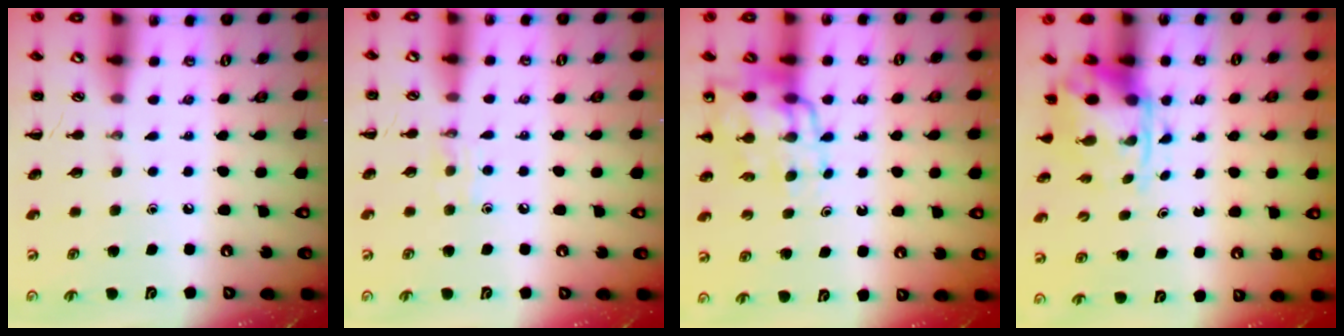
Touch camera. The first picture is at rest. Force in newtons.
{"total": 4.8, "press": 4.6, "slide": 1.3}
{"total": 14.7, "press": 14.2, "slide": 3.9}
{"total": 3.8, "press": 3.6, "slide": 0.9}